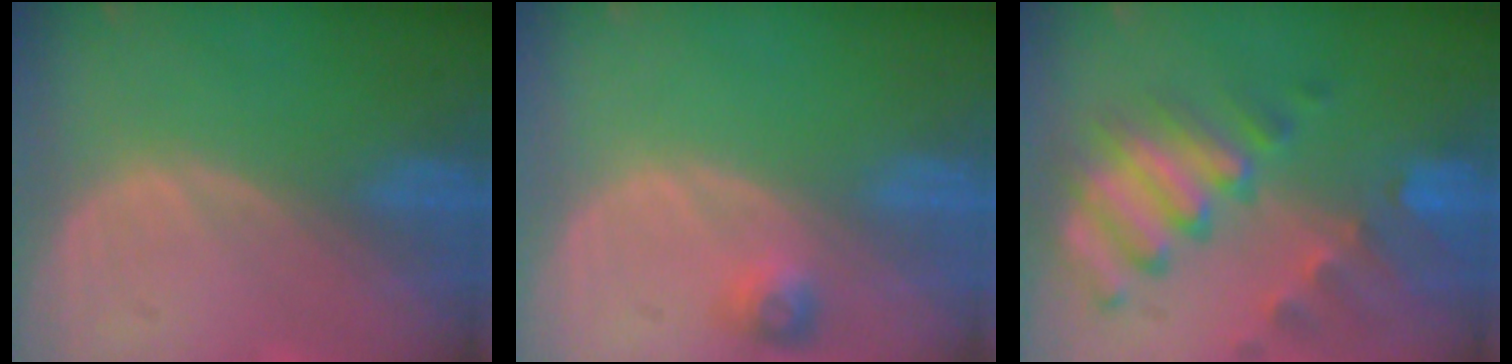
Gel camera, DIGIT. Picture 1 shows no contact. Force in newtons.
{"total": 2.5, "press": 2.3, "slide": 1.0}
{"total": 10.0, "press": 8.8, "slide": 4.7}